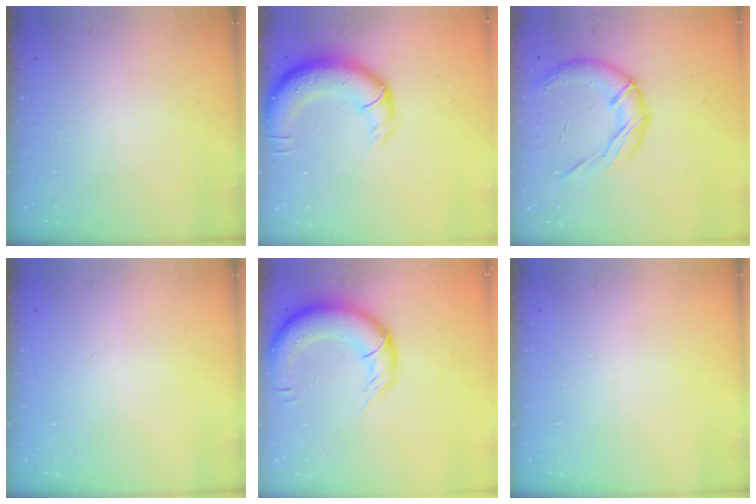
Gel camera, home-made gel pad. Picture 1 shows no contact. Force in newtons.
{"total": 13.7, "press": 13.3, "slide": 3.4}
{"total": 14.9, "press": 14.7, "slide": 2.3}
{"total": 0.0}
{"total": 14.0, "press": 13.6, "slide": 3.1}
{"total": 0.0}